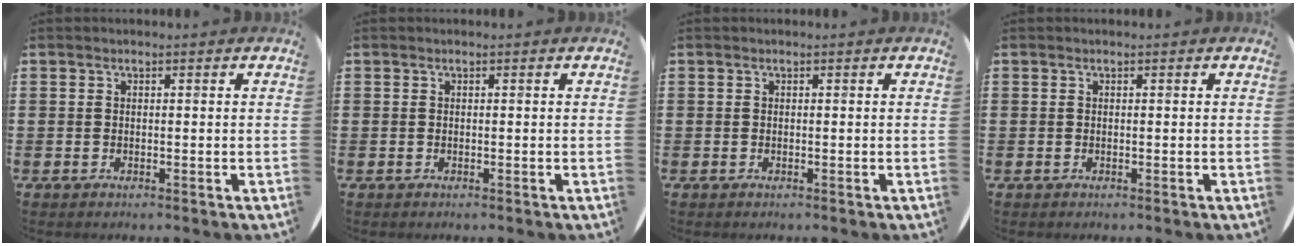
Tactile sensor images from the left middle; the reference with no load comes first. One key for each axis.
{"total": 0.0}
{"total": 0.0}
{"total": 0.0}